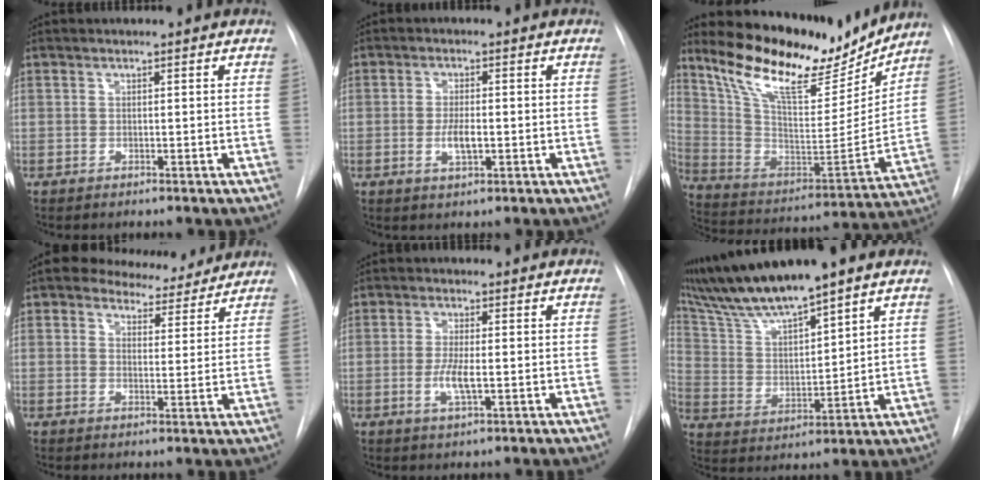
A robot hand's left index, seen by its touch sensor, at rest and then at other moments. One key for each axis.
{"total": 3.6, "fx": -0.8, "fy": 1.1, "fz": 3.4, "tx": -0.066, "ty": -0.003, "tz": -0.011}
{"total": 21.3, "fx": 17.8, "fy": 5.6, "fz": 10.3, "tx": -0.187, "ty": -0.022, "tz": 0.295}
{"total": 8.6, "fx": 7.6, "fy": 3.4, "fz": 2.0, "tx": -0.019, "ty": 0.006, "tz": 0.095}
{"total": 4.1, "fx": -0.8, "fy": 0.8, "fz": 4.0, "tx": -0.084, "ty": -0.008, "tz": -0.014}
{"total": 10.0, "fx": 9.2, "fy": 0.7, "fz": 3.7, "tx": -0.077, "ty": 0.018, "tz": 0.180}